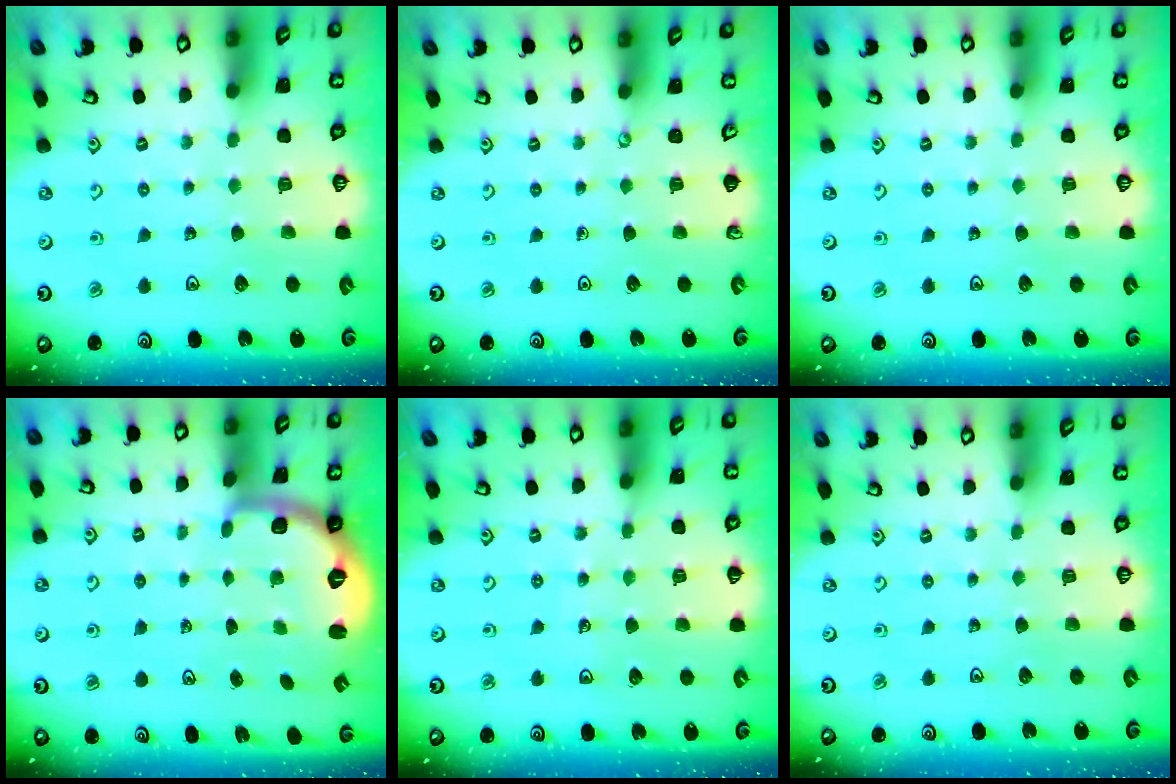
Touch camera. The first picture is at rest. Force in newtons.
{"total": 0.0}
{"total": 0.0}
{"total": 2.7, "press": 1.7, "slide": 2.1}
{"total": 6.3, "press": 6.0, "slide": 1.9}
{"total": 0.0}